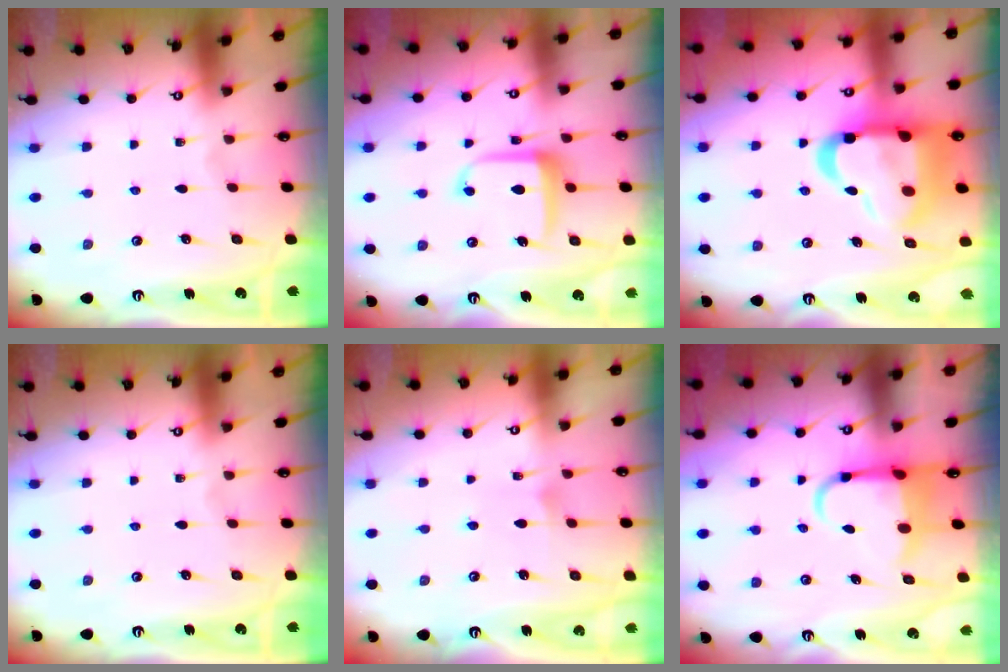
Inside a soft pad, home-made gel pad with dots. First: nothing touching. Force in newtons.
{"total": 9.3, "press": 9.2, "slide": 0.5}
{"total": 23.8, "press": 23.7, "slide": 2.6}
{"total": 0.0}
{"total": 5.0, "press": 4.9, "slide": 0.6}
{"total": 6.1, "press": 6.0, "slide": 1.3}